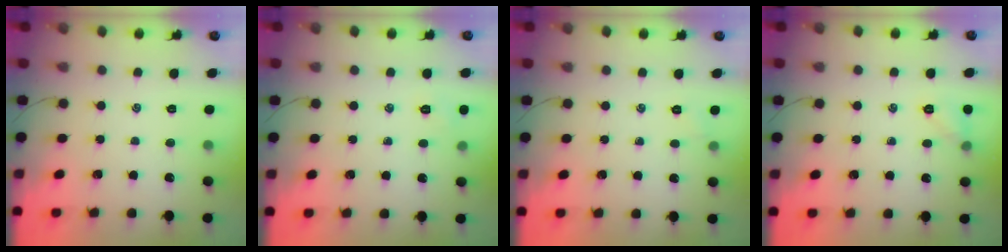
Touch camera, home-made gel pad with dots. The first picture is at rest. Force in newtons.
{"total": 3.8, "press": 3.7, "slide": 0.8}
{"total": 3.8, "press": 3.7, "slide": 1.2}
{"total": 6.6, "press": 6.5, "slide": 1.3}